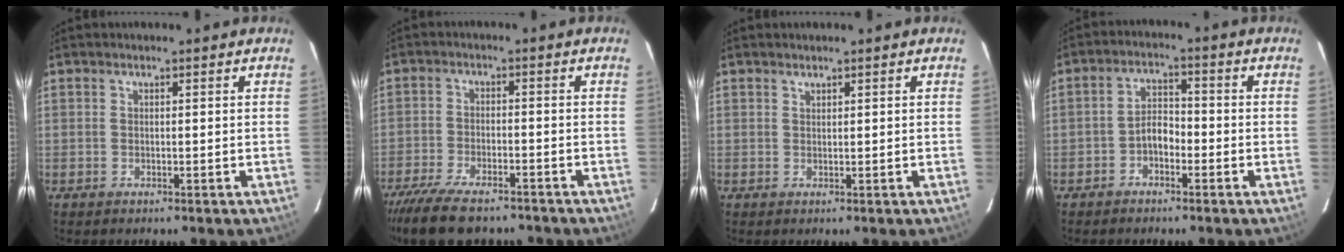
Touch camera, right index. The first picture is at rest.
{"total": 13.4, "force": [-11.0, 4.0, 6.5], "torque": [-0.145, -0.034, -0.185]}
{"total": 0.7, "force": [0.6, -0.2, 0.1], "torque": [-0.002, -0.001, 0.012]}
{"total": 3.5, "force": [-2.1, 1.8, 2.2], "torque": [-0.044, 0.012, -0.038]}